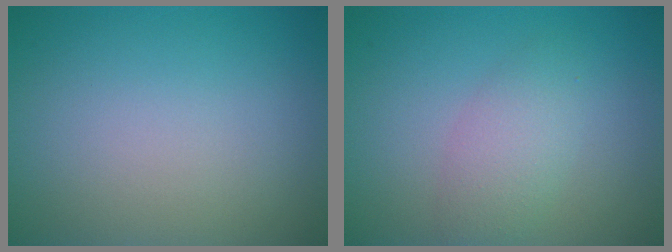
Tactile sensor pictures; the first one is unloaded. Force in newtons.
{"total": 2.8, "press": 2.8, "slide": 0.1}